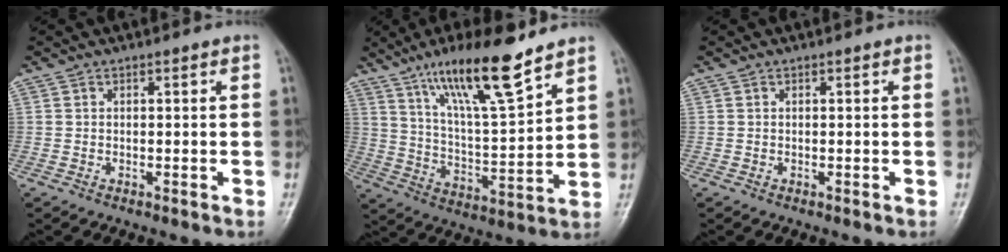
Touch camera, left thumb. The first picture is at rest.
{"total": 16.5, "force": [11.4, 2.6, 11.7], "torque": [-0.194, -0.062, 0.207]}
{"total": 0.0}